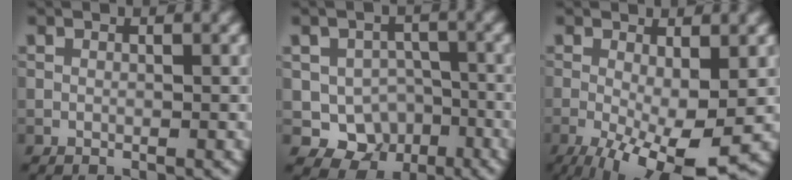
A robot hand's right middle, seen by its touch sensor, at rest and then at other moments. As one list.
[{"total": 6.0, "force": [-2.4, 5.0, 2.3], "torque": [-0.018, -0.008, -0.029]}, {"total": 8.7, "force": [-2.7, 2.6, 7.8], "torque": [-0.144, -0.019, -0.037]}]